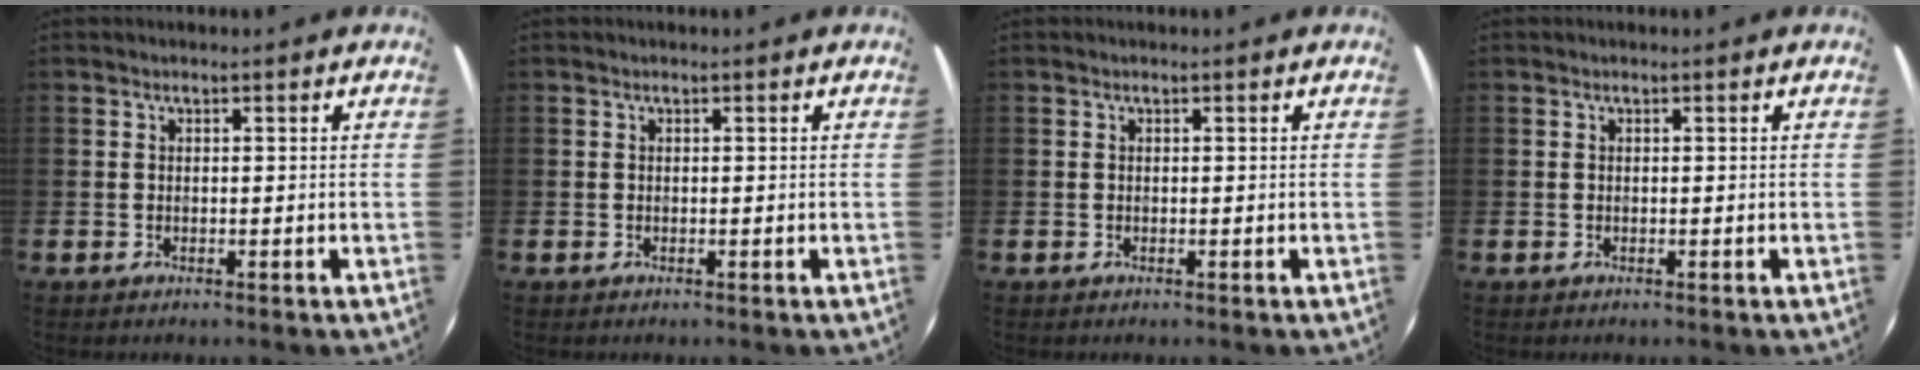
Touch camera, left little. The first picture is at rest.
{"total": 0.0}
{"total": 0.0}
{"total": 0.0}